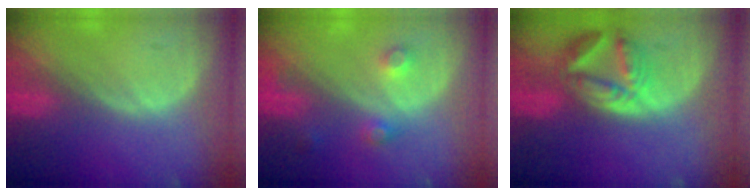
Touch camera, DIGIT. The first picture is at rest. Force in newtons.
{"total": 3.8, "press": 3.5, "slide": 1.4}
{"total": 8.2, "press": 7.3, "slide": 3.8}